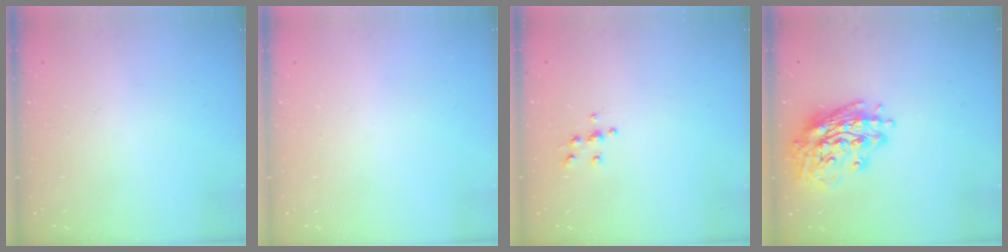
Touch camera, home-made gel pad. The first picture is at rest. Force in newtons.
{"total": 0.0}
{"total": 5.3, "press": 5.2, "slide": 0.5}
{"total": 16.4, "press": 16.2, "slide": 2.5}